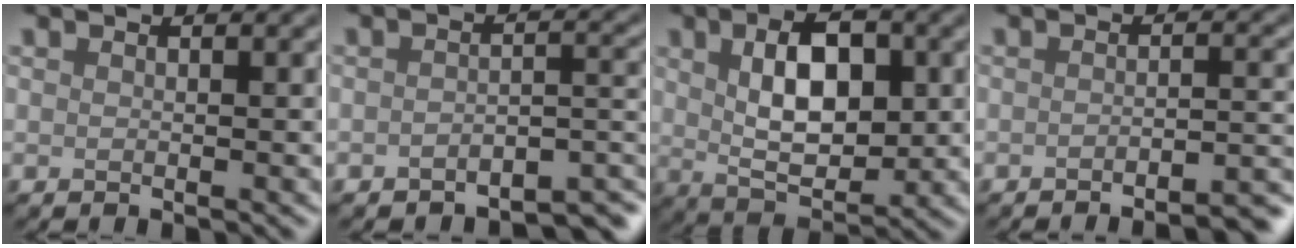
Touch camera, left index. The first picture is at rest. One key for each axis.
{"total": 4.3, "fx": -3.6, "fy": 1.0, "fz": 2.0, "tx": -0.025, "ty": -0.001, "tz": -0.050}
{"total": 7.3, "fx": 1.2, "fy": 3.8, "fz": 6.0, "tx": -0.097, "ty": 0.008, "tz": 0.020}
{"total": 4.3, "fx": -3.4, "fy": 0.8, "fz": 2.5, "tx": -0.023, "ty": 0.012, "tz": -0.045}